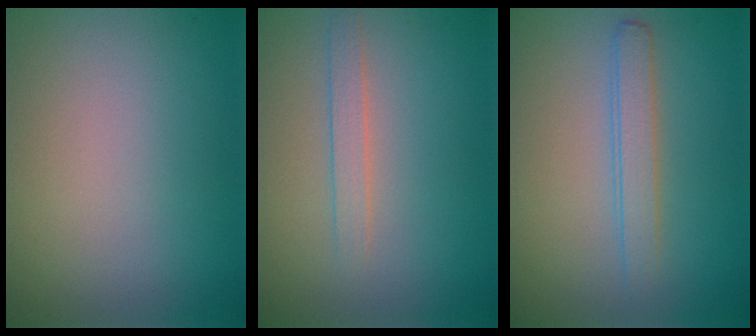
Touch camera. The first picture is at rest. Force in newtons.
{"total": 1.5, "press": 1.4, "slide": 0.1}
{"total": 2.1, "press": 2.1, "slide": 0.1}